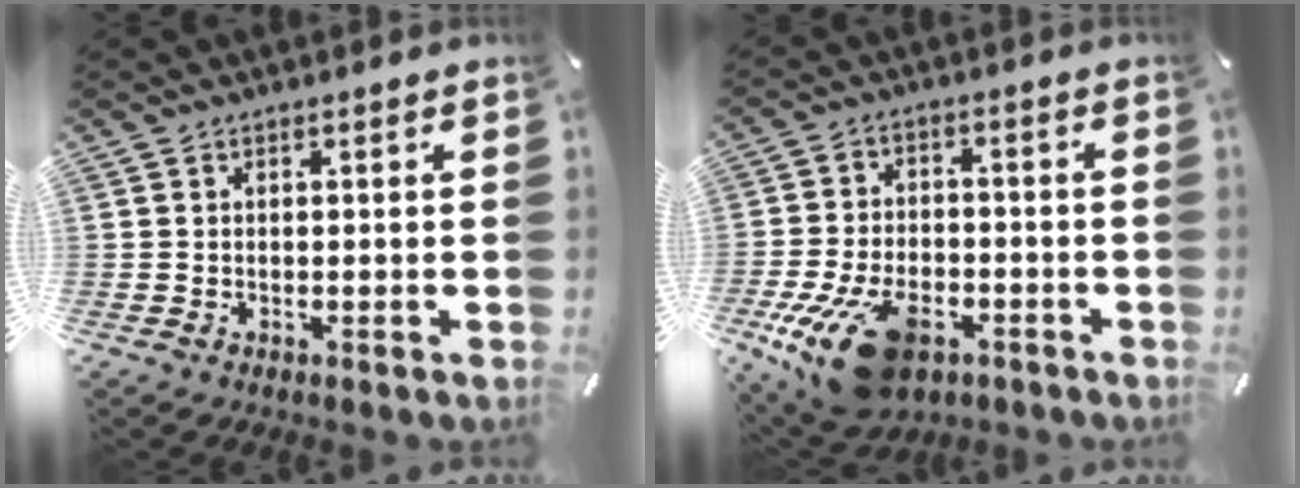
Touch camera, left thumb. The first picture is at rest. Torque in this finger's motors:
{"motor_torque": [1.88, 2.72, 0.66, 0.15, 0.26]}